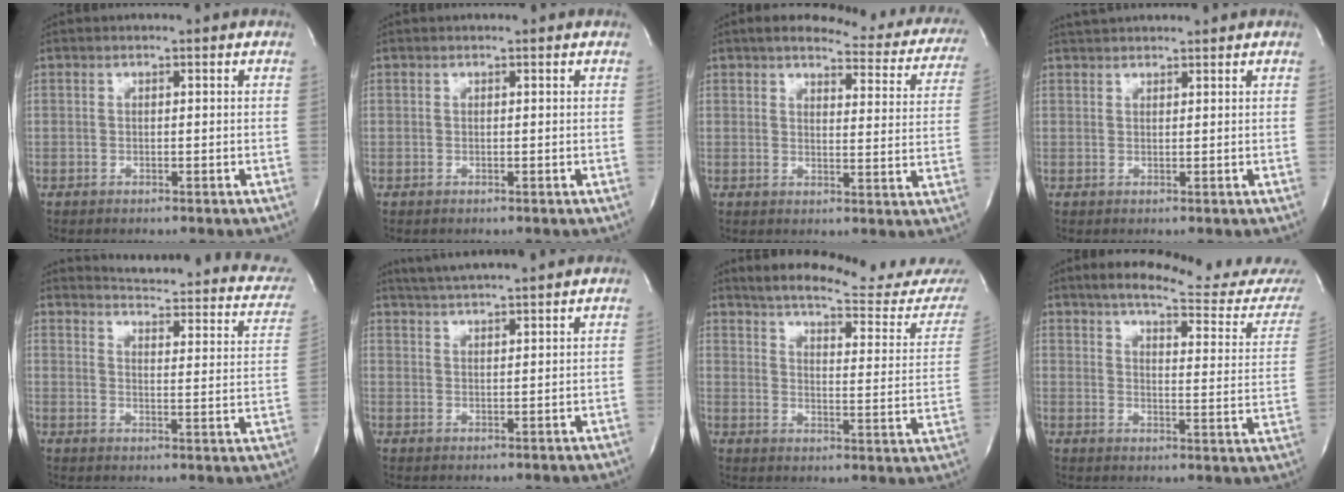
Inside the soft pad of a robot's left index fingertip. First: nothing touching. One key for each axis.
{"total": 1.0, "fx": 1.0, "fy": 0.0, "fz": 0.2, "tx": -0.008, "ty": 0.007, "tz": 0.011}
{"total": 15.8, "fx": 14.0, "fy": 4.3, "fz": 6.1, "tx": -0.046, "ty": -0.026, "tz": 0.141}
{"total": 4.1, "fx": 4.0, "fy": 0.3, "fz": 1.0, "tx": -0.018, "ty": 0.031, "tz": 0.065}
{"total": 18.5, "fx": 16.4, "fy": 4.3, "fz": 7.5, "tx": -0.083, "ty": -0.044, "tz": 0.172}
{"total": 9.3, "fx": 8.5, "fy": -0.5, "fz": 3.6, "tx": -0.069, "ty": 0.023, "tz": 0.127}
{"total": 21.3, "fx": 20.1, "fy": 1.0, "fz": 7.0, "tx": -0.094, "ty": -0.089, "tz": 0.245}
{"total": 17.9, "fx": 16.6, "fy": 0.8, "fz": 6.4, "tx": -0.082, "ty": -0.078, "tz": 0.197}